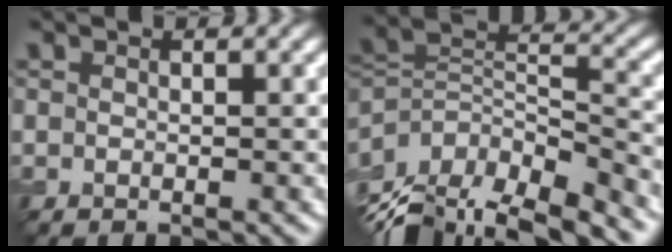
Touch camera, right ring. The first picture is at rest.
{"total": 12.5, "force": [-8.2, 5.8, 7.4], "torque": [-0.157, 0.026, -0.119]}